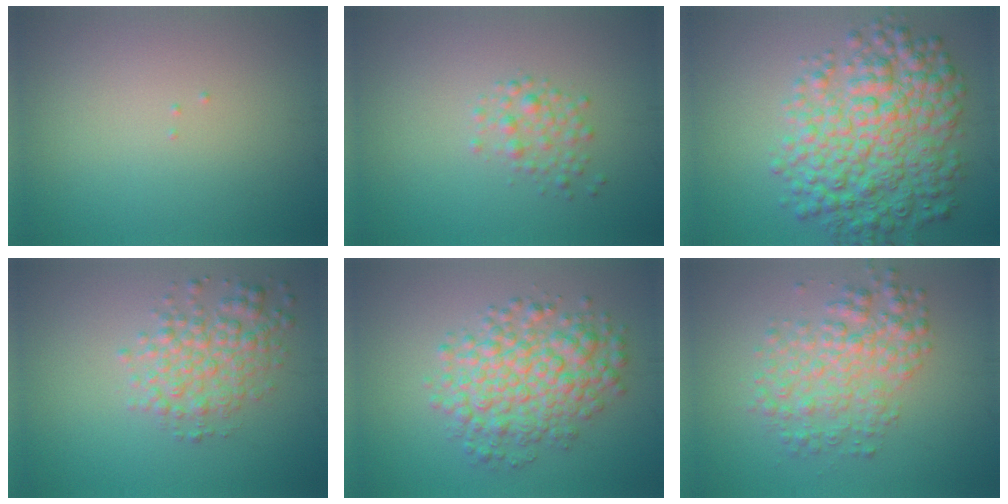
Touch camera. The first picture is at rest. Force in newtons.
{"total": 1.8, "press": 1.8, "slide": 0.0}
{"total": 8.9, "press": 8.9, "slide": 0.1}
{"total": 3.8, "press": 3.8, "slide": 0.1}
{"total": 6.2, "press": 6.2, "slide": 0.1}
{"total": 4.6, "press": 4.6, "slide": 0.1}